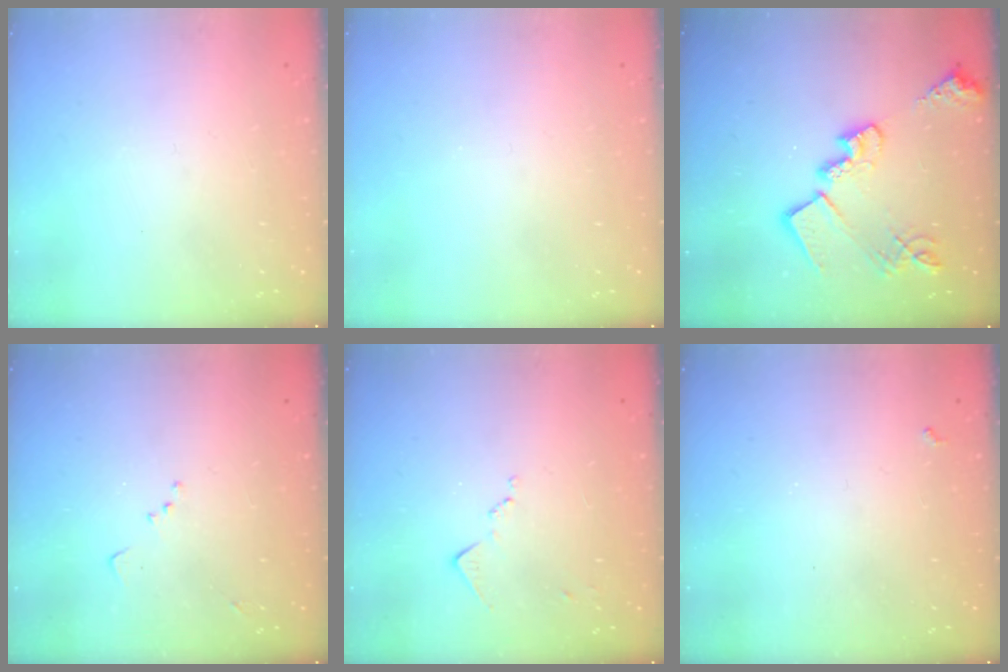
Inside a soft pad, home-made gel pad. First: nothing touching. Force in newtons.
{"total": 0.0}
{"total": 19.2, "press": 19.1, "slide": 1.4}
{"total": 7.9, "press": 7.8, "slide": 0.9}
{"total": 8.1, "press": 8.1, "slide": 0.9}
{"total": 1.9, "press": 1.9, "slide": 0.4}